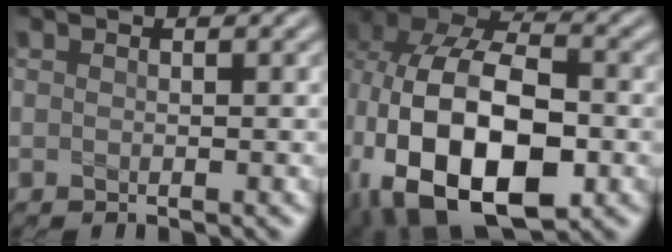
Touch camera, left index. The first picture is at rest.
{"total": 18.0, "force": [-4.0, 11.3, 13.4], "torque": [-0.250, -0.012, -0.054]}